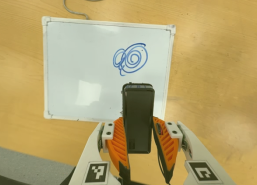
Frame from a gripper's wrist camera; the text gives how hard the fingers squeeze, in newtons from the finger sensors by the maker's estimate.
{"total": 5.1, "left": 3.3, "right": 6.8}